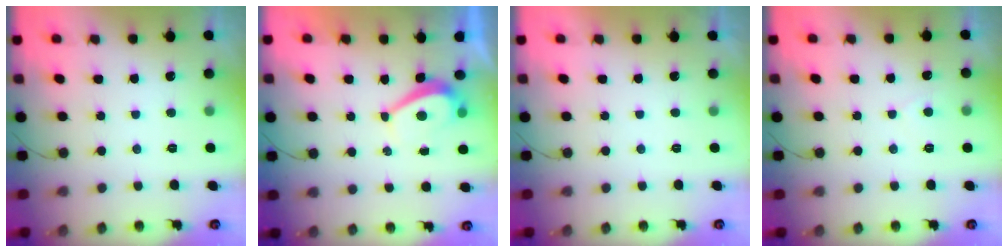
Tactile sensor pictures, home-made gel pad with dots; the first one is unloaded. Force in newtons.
{"total": 2.7, "press": 2.6, "slide": 0.7}
{"total": 2.2, "press": 2.2, "slide": 0.3}
{"total": 1.6, "press": 1.6, "slide": 0.2}